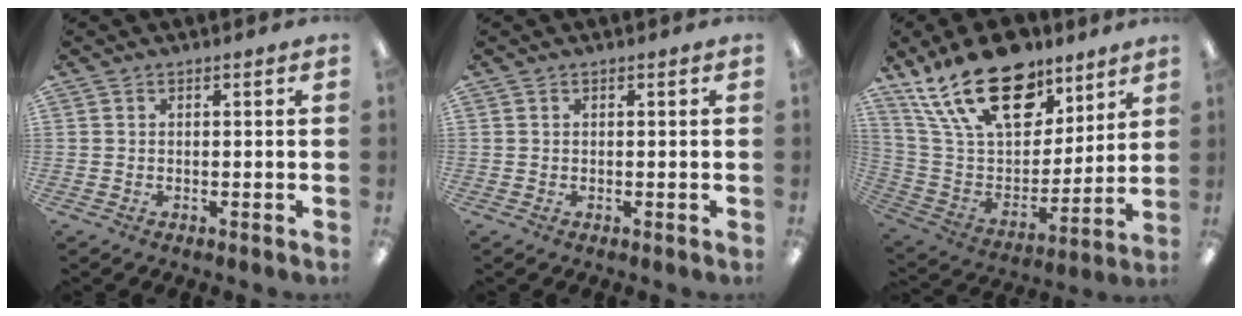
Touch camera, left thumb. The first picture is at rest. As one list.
[{"total": 0.0}, {"total": 23.9, "force": [15.0, 12.6, 13.7], "torque": [-0.260, -0.081, 0.267]}]